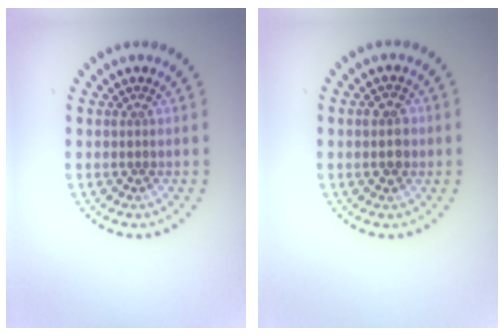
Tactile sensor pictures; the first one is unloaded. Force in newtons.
{"total": 2.0, "press": 2.0, "slide": 0.3}